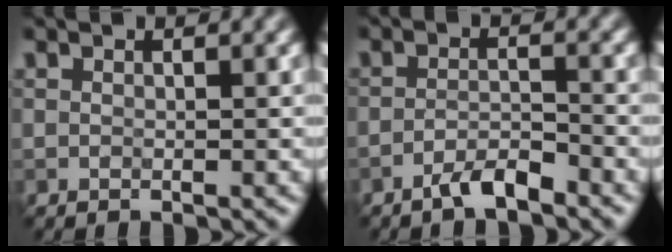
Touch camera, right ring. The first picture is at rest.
{"total": 2.5, "force": [-2.0, 0.5, 1.5], "torque": [-0.026, 0.008, -0.041]}